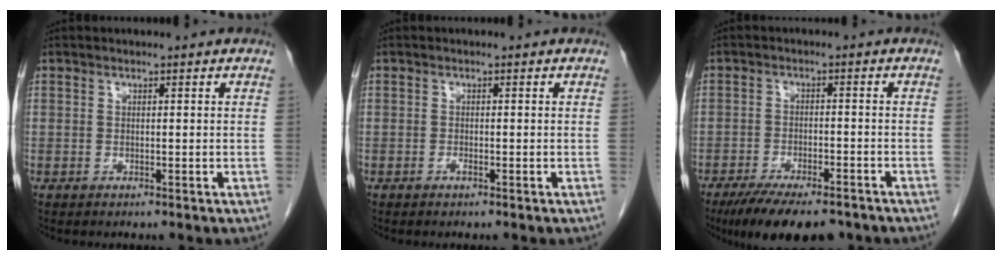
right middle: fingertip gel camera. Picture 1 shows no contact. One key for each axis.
{"total": 0.5, "fx": -0.3, "fy": 0.0, "fz": 0.4, "tx": -0.010, "ty": 0.001, "tz": -0.005}
{"total": 12.3, "fx": -9.7, "fy": 3.4, "fz": 6.8, "tx": -0.102, "ty": -0.014, "tz": -0.145}